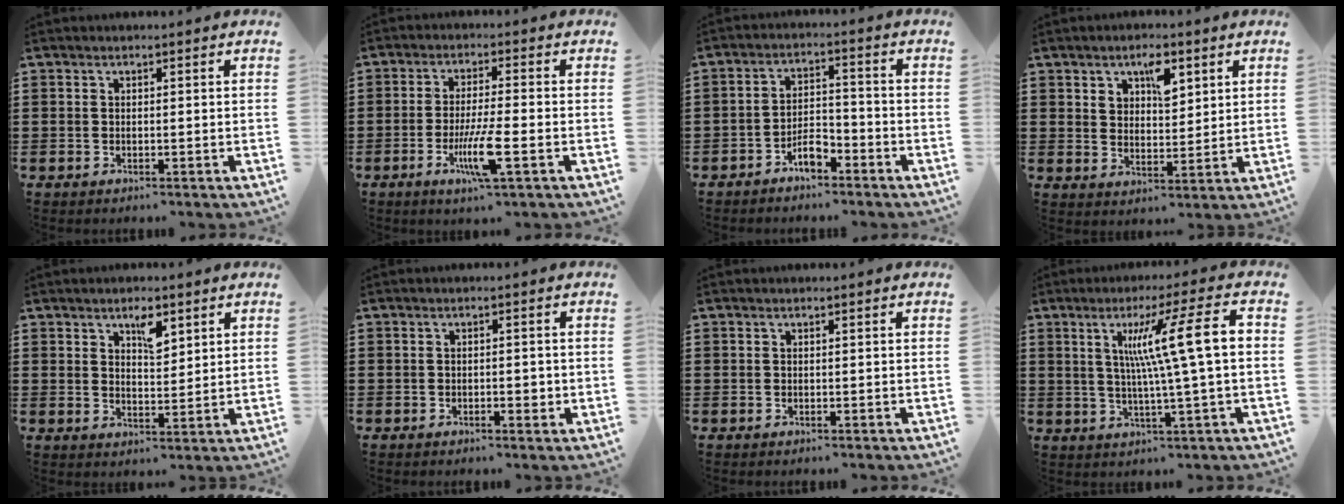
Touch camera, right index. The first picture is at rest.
{"total": 7.6, "force": [-2.8, 0.8, 7.0], "torque": [-0.139, -0.018, -0.052]}
{"total": 4.4, "force": [-3.3, 1.7, 2.4], "torque": [-0.041, 0.012, -0.062]}
{"total": 5.0, "force": [2.9, 2.6, 3.2], "torque": [-0.049, 0.001, 0.045]}
{"total": 4.0, "force": [2.5, 1.6, 2.7], "torque": [-0.035, -0.003, 0.039]}
{"total": 1.8, "force": [-0.6, 0.6, 1.6], "torque": [-0.028, 0.000, -0.011]}
{"total": 0.0}
{"total": 11.7, "force": [1.8, -0.2, 11.6], "torque": [-0.207, 0.002, 0.019]}